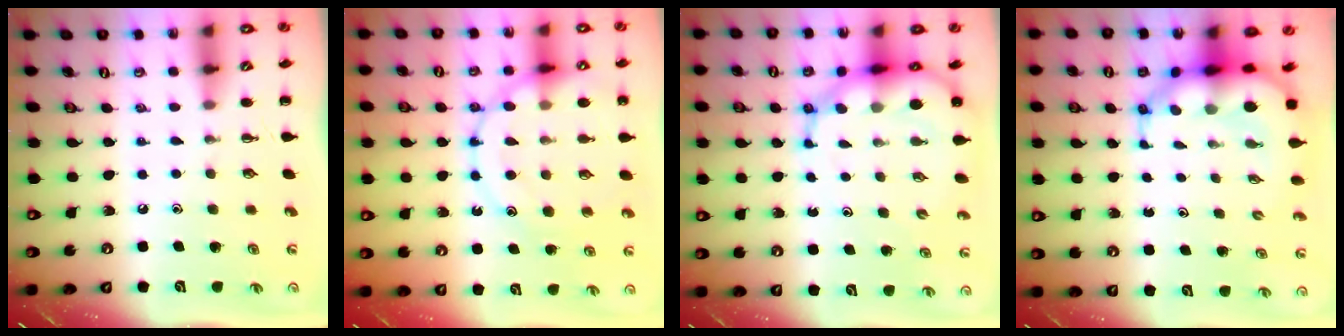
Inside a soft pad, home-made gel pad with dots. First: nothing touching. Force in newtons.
{"total": 18.1, "press": 17.9, "slide": 2.5}
{"total": 11.8, "press": 11.2, "slide": 3.5}
{"total": 9.4, "press": 9.0, "slide": 2.6}